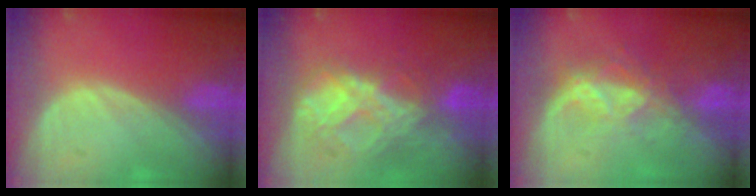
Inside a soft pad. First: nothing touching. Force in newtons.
{"total": 8.6, "press": 7.5, "slide": 4.1}
{"total": 6.5, "press": 5.9, "slide": 2.7}